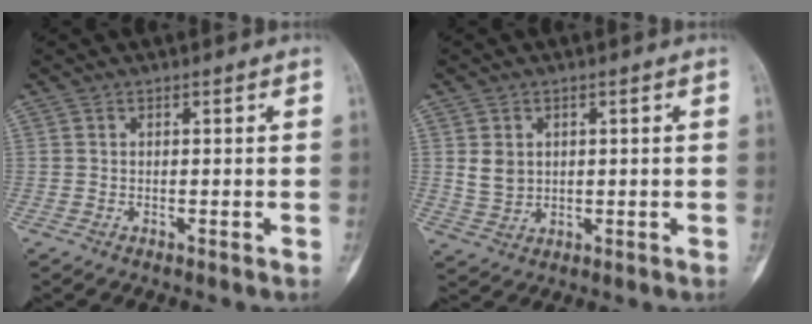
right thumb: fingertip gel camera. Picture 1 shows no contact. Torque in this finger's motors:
{"motor_torque": [0.39, 0.29, 0.14, -0.44, 0.00]}